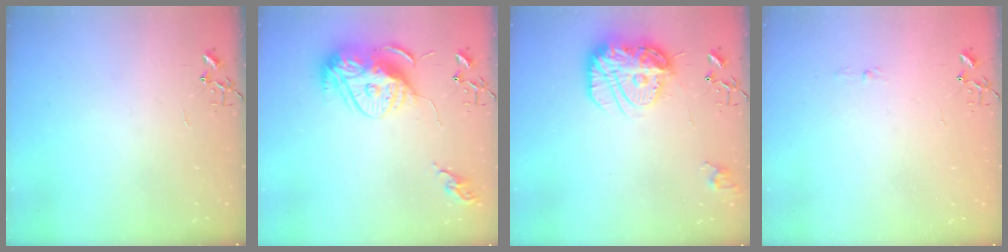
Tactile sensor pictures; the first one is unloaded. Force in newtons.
{"total": 16.2, "press": 16.1, "slide": 1.3}
{"total": 16.7, "press": 16.6, "slide": 1.7}
{"total": 2.9, "press": 2.9, "slide": 0.4}